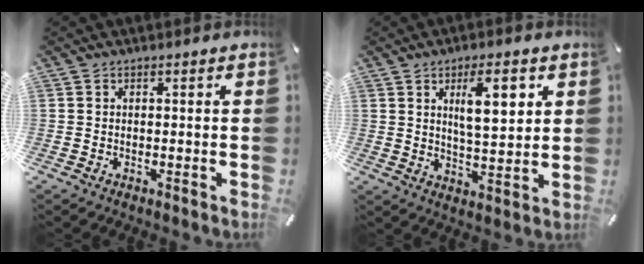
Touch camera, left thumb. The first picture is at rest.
{"total": 10.9, "force": [4.8, 3.9, 9.0], "torque": [-0.135, -0.014, 0.074]}